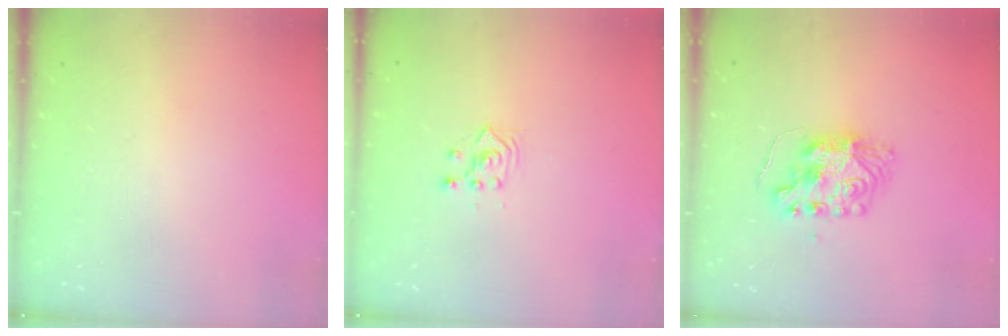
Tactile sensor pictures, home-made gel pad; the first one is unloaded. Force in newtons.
{"total": 2.3, "press": 2.3, "slide": 0.1}
{"total": 9.1, "press": 9.0, "slide": 0.9}